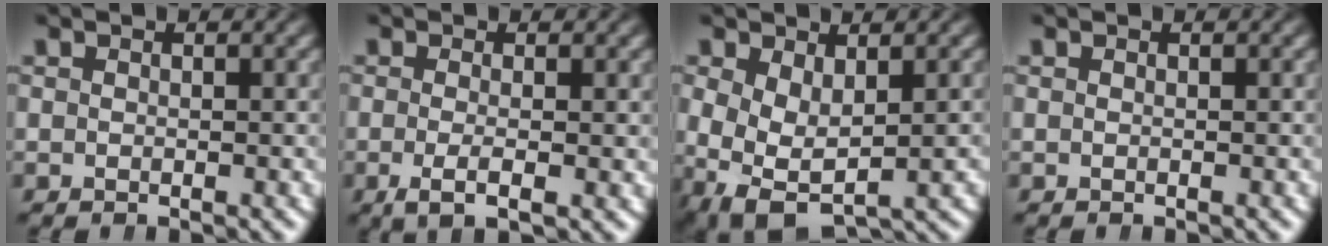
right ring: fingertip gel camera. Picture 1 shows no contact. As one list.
[{"total": 2.6, "force": [-0.9, 0.4, 2.4], "torque": [-0.042, -0.011, -0.010]}, {"total": 8.4, "force": [-2.1, 7.0, 4.2], "torque": [-0.112, -0.048, -0.018]}, {"total": 0.0}]